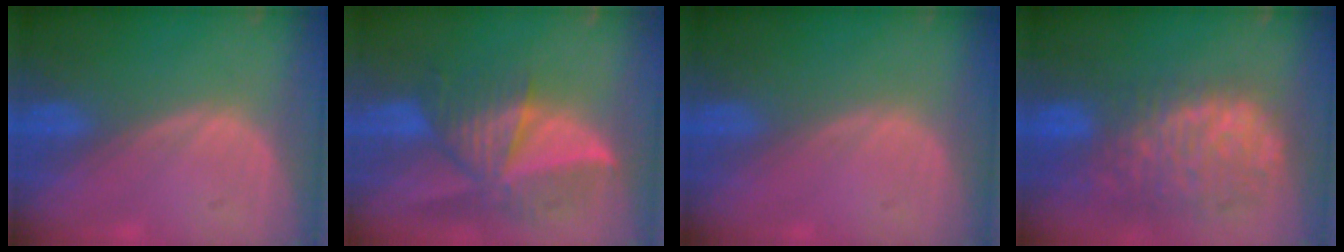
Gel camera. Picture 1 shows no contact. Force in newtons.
{"total": 9.6, "press": 8.6, "slide": 4.3}
{"total": 0.0}
{"total": 11.7, "press": 9.8, "slide": 6.4}